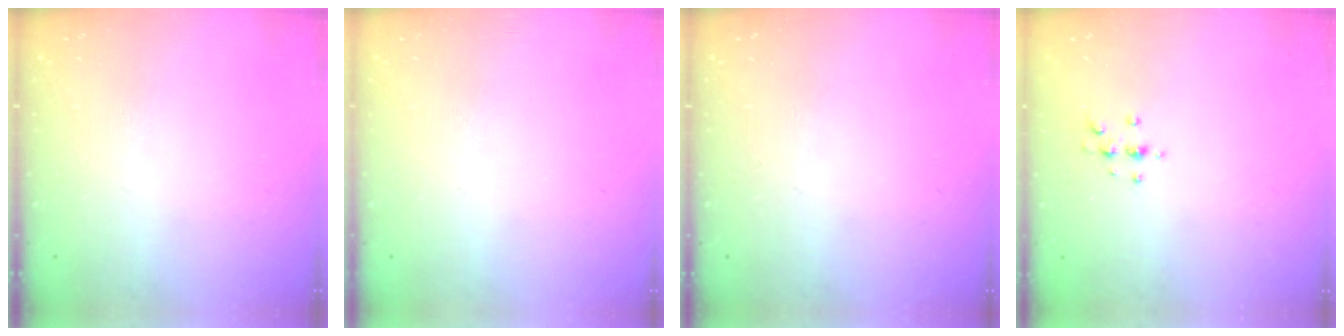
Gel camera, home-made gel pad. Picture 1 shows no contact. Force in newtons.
{"total": 0.0}
{"total": 0.0}
{"total": 3.3, "press": 3.2, "slide": 0.4}